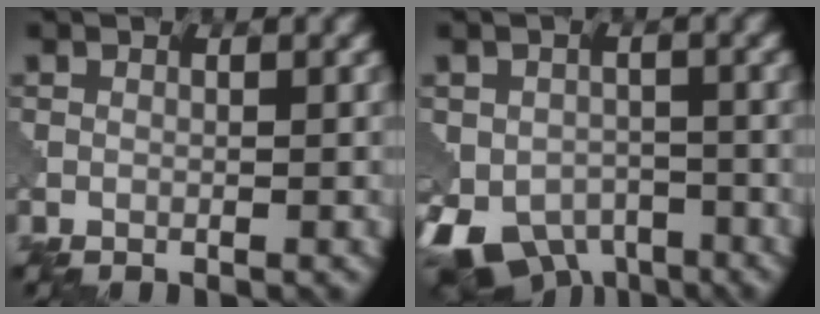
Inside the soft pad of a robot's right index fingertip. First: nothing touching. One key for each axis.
{"total": 7.9, "fx": -4.3, "fy": 5.1, "fz": 4.2, "tx": -0.077, "ty": -0.020, "tz": -0.073}